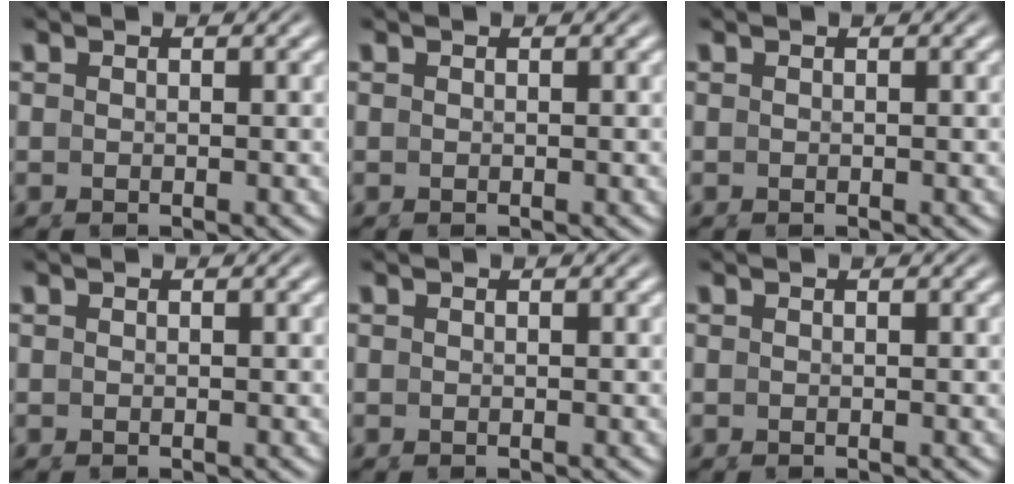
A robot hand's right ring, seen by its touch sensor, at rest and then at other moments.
{"total": 0.0}
{"total": 0.0}
{"total": 0.0}
{"total": 0.0}
{"total": 0.0}